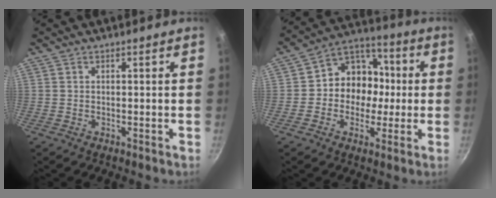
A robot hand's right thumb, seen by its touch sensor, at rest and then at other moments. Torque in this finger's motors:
{"motor_torque": [-0.48, 0.68, 0.03, 0.10, 0.03]}